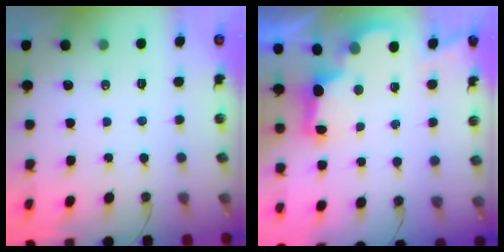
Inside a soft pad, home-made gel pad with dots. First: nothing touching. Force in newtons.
{"total": 3.0, "press": 2.8, "slide": 0.9}